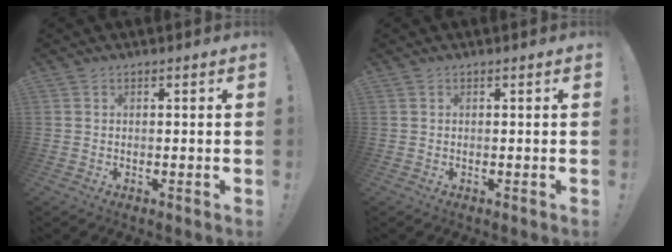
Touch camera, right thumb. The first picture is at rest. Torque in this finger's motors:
{"motor_torque": [-0.05, 0.05, 0.02, 0.02, 0.00]}